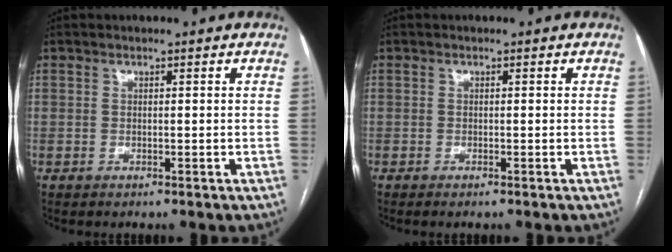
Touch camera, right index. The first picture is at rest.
{"total": 0.7, "force": [-0.5, -0.1, 0.5], "torque": [-0.011, -0.002, -0.009]}